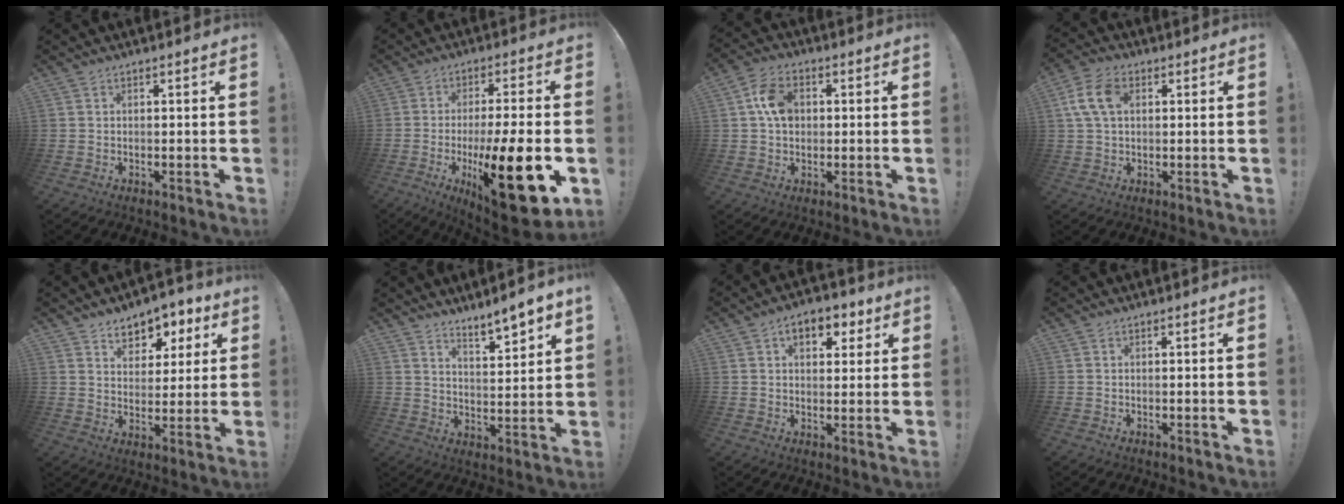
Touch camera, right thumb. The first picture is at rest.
{"total": 21.1, "force": [-6.5, 4.5, 19.6], "torque": [-0.297, 0.021, -0.091]}
{"total": 9.1, "force": [1.3, 6.6, 6.1], "torque": [-0.115, 0.014, 0.026]}
{"total": 9.5, "force": [2.1, 6.1, 6.9], "torque": [-0.136, 0.012, 0.044]}
{"total": 7.3, "force": [4.5, 5.3, 2.1], "torque": [-0.022, -0.035, 0.085]}
{"total": 6.8, "force": [6.2, 0.5, 2.8], "torque": [-0.044, -0.051, 0.107]}
{"total": 8.1, "force": [3.7, 5.0, 5.1], "torque": [-0.064, -0.006, 0.063]}
{"total": 0.0}